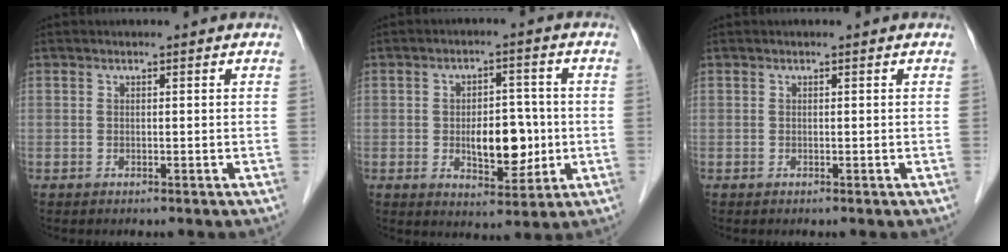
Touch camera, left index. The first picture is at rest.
{"total": 7.8, "force": [-1.0, 3.9, 6.7], "torque": [-0.101, 0.000, -0.009]}
{"total": 0.0}